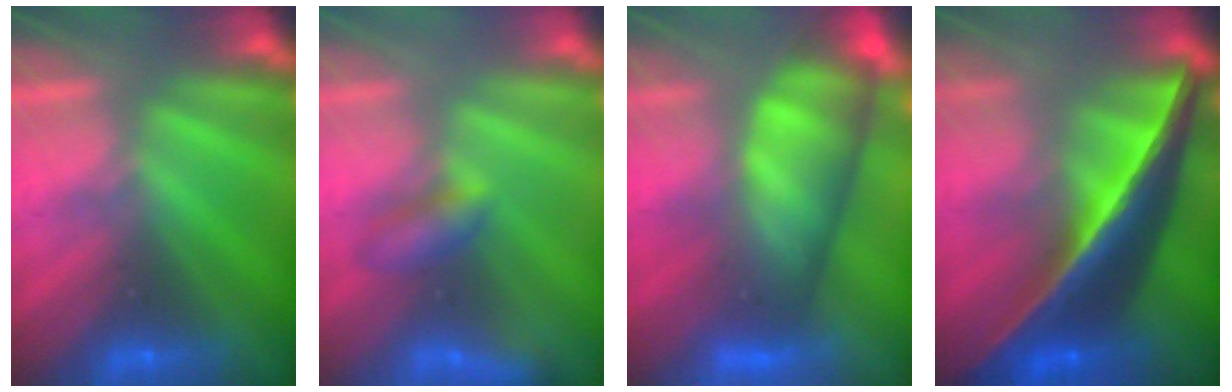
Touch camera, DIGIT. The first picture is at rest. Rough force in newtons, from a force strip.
{"total": 2.1}
{"total": 7.3}
{"total": 7.2}